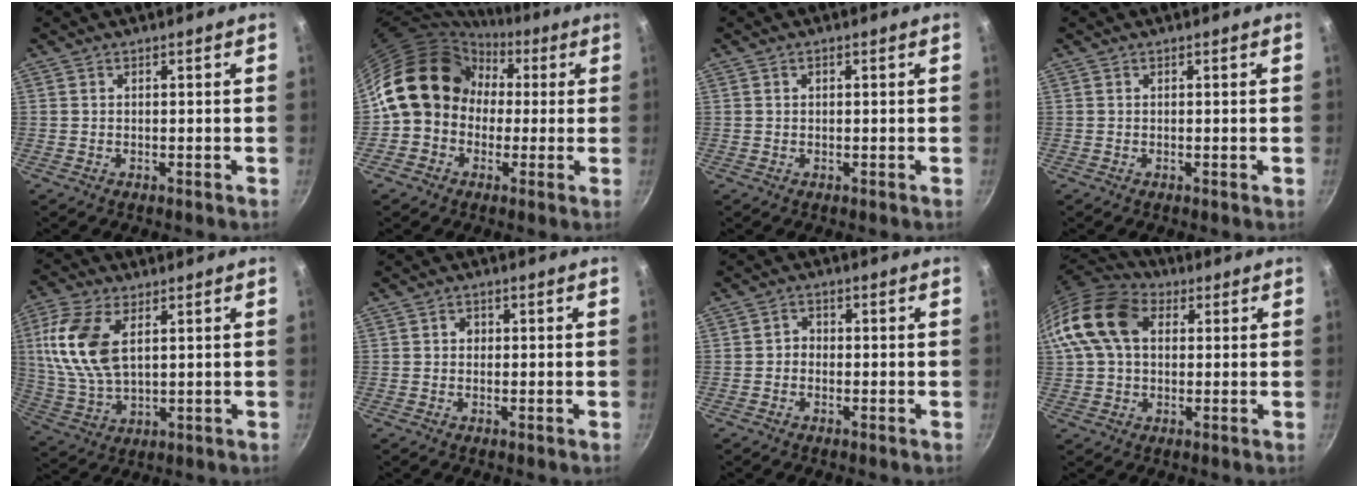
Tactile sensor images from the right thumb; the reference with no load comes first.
{"total": 14.6, "force": [1.2, 12.6, 7.4], "torque": [-0.086, 0.041, 0.003]}
{"total": 0.7, "force": [0.2, 0.5, 0.4], "torque": [-0.006, 0.005, 0.004]}
{"total": 0.0}
{"total": 13.8, "force": [3.9, 7.5, 11.0], "torque": [-0.223, -0.004, 0.081]}
{"total": 1.4, "force": [0.1, 1.3, 0.6], "torque": [-0.005, 0.000, -0.001]}
{"total": 1.9, "force": [-0.7, 1.6, 0.7], "torque": [0.000, 0.010, -0.015]}
{"total": 14.9, "force": [3.4, 10.4, 10.2], "torque": [-0.182, 0.024, 0.045]}